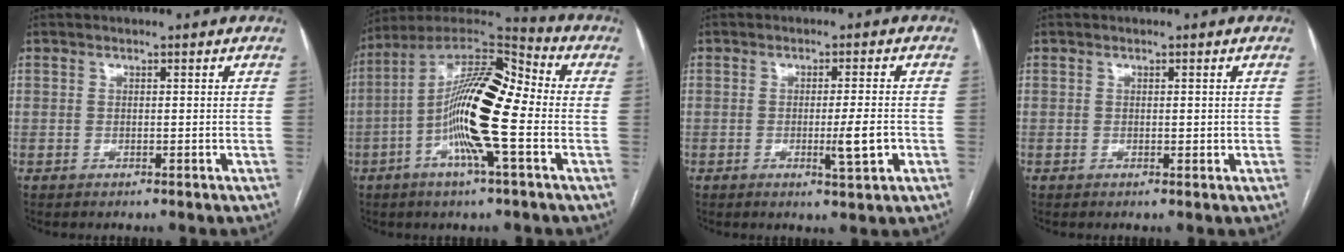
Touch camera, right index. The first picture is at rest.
{"total": 17.0, "force": [-2.8, 2.7, 16.6], "torque": [-0.303, 0.016, -0.059]}
{"total": 5.0, "force": [-1.3, 0.0, 4.8], "torque": [-0.074, -0.008, -0.018]}
{"total": 0.8, "force": [0.0, 0.3, 0.8], "torque": [-0.010, -0.001, 0.001]}